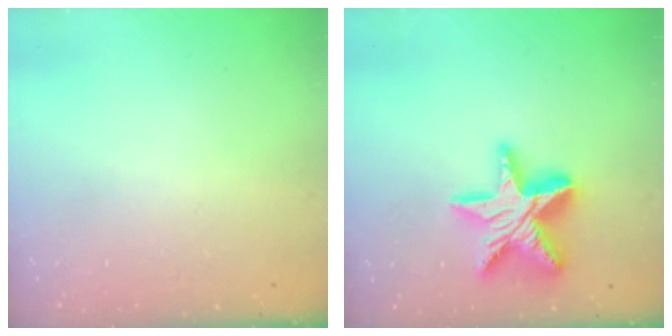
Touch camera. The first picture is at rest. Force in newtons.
{"total": 18.3, "press": 18.3, "slide": 1.2}